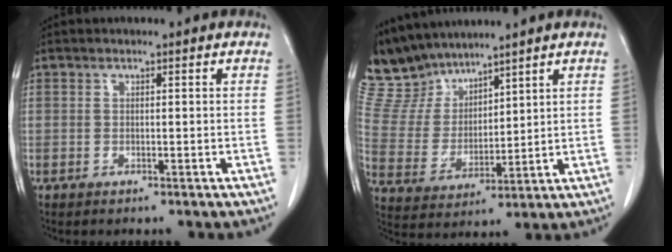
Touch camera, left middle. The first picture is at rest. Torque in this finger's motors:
{"motor_torque": [0.91, -1.19, 0.08, -0.03]}